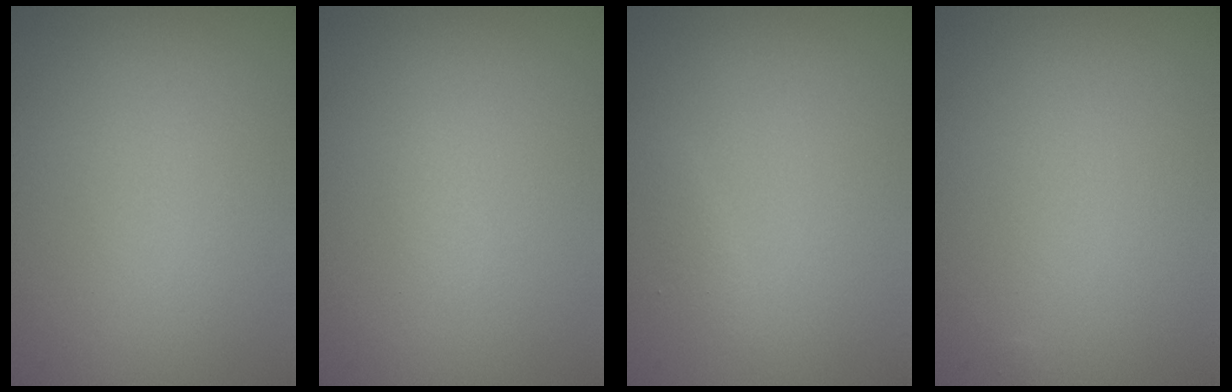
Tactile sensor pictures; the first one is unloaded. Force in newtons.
{"total": 0.5, "press": 0.5, "slide": 0.1}
{"total": 0.6, "press": 0.6, "slide": 0.0}
{"total": 0.0}